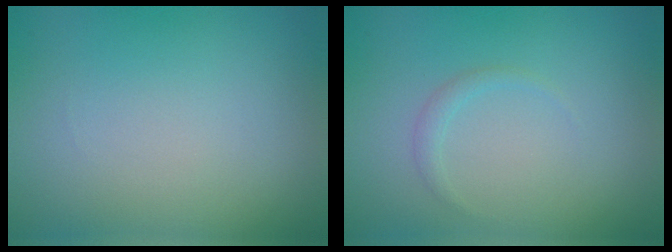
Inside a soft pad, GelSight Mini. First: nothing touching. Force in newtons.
{"total": 0.8, "press": 0.8, "slide": 0.1}